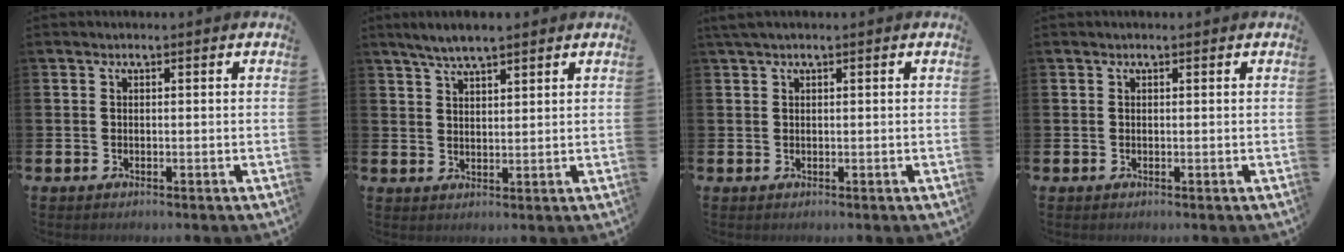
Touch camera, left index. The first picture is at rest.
{"total": 4.5, "force": [4.0, 0.7, 1.8], "torque": [-0.044, -0.006, 0.072]}
{"total": 1.2, "force": [0.8, 0.1, 0.9], "torque": [-0.026, 0.007, 0.015]}
{"total": 0.0}